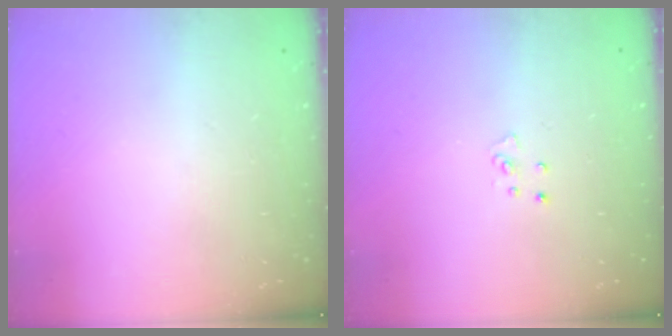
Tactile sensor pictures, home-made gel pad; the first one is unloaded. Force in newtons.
{"total": 3.1, "press": 3.1, "slide": 0.2}